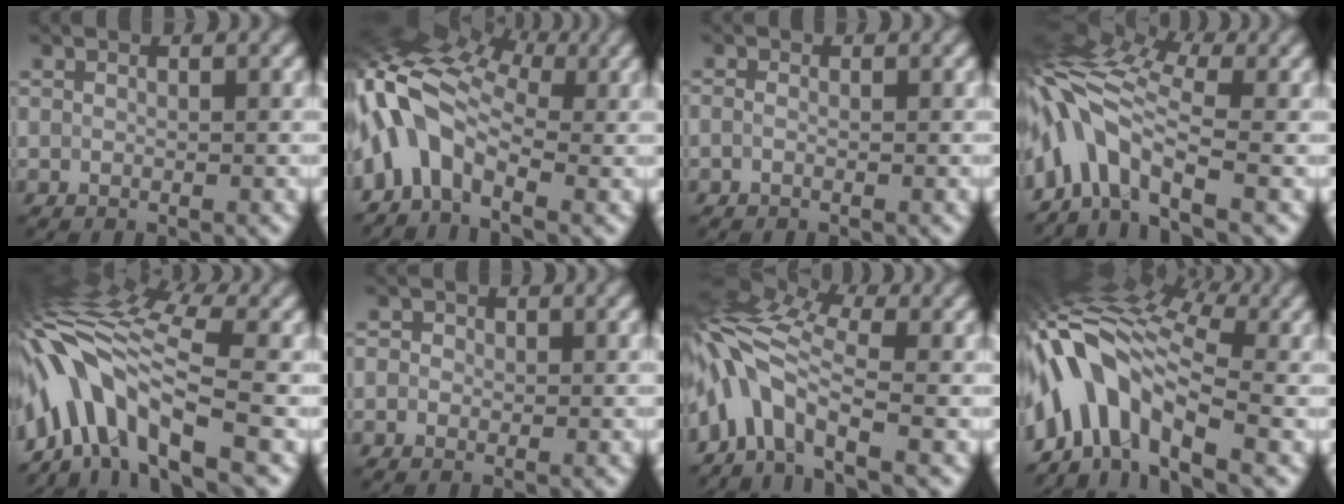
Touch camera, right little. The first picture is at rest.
{"total": 8.6, "force": [-1.4, 5.1, 6.8], "torque": [-0.126, 0.020, -0.053]}
{"total": 0.6, "force": [-0.2, 0.3, 0.4], "torque": [-0.011, -0.005, -0.010]}
{"total": 8.6, "force": [-2.5, 4.3, 7.1], "torque": [-0.136, 0.025, -0.068]}
{"total": 11.5, "force": [-3.2, 4.6, 10.1], "torque": [-0.186, 0.016, -0.059]}
{"total": 1.3, "force": [0.2, 1.2, 0.5], "torque": [-0.003, 0.001, -0.009]}
{"total": 7.8, "force": [-2.2, 4.0, 6.3], "torque": [-0.121, 0.023, -0.064]}
{"total": 11.8, "force": [-3.1, 6.0, 9.7], "torque": [-0.175, 0.016, -0.066]}